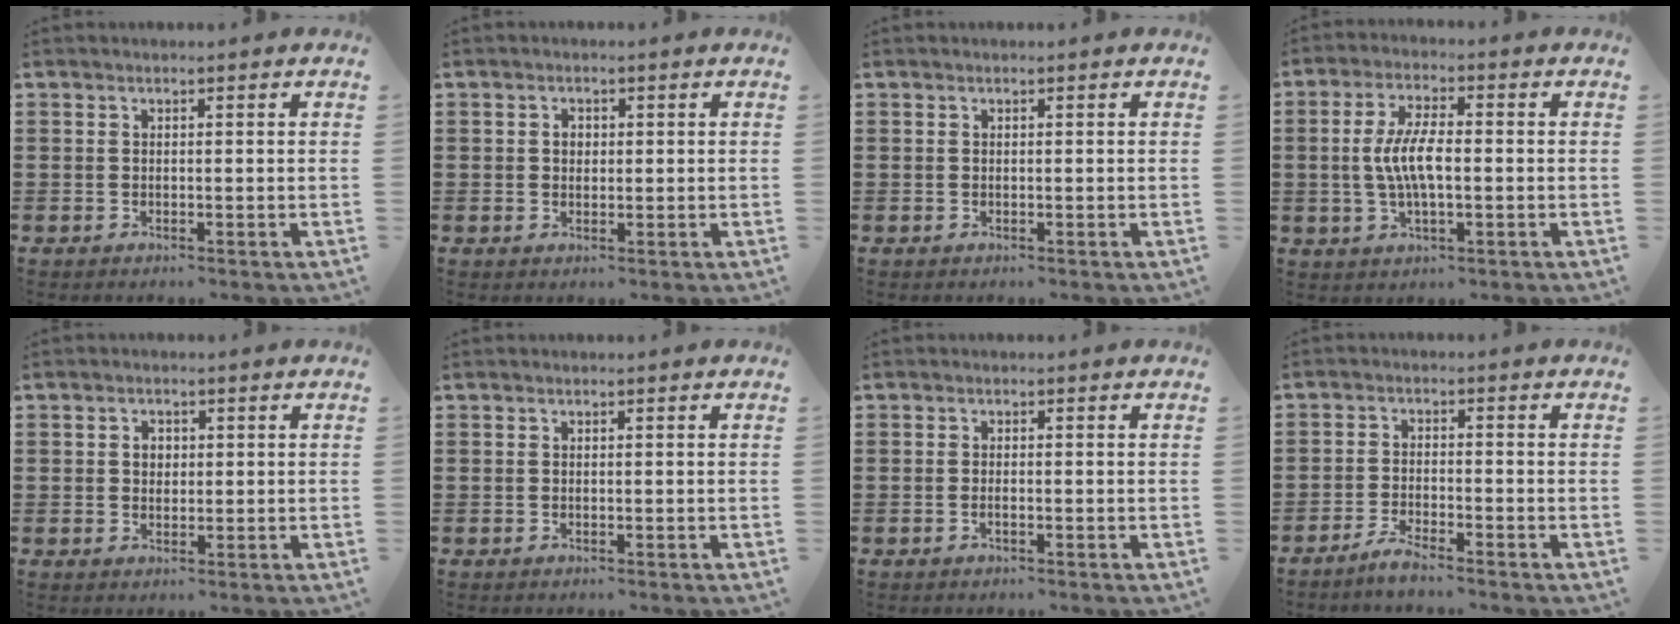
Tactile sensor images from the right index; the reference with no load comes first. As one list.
[{"total": 1.3, "force": [0.2, 1.1, 0.8], "torque": [-0.016, 0.007, 0.003]}, {"total": 0.0}, {"total": 6.8, "force": [-0.4, 2.2, 6.4], "torque": [-0.141, -0.005, -0.016]}, {"total": 1.7, "force": [0.3, 1.4, 1.0], "torque": [-0.022, 0.009, 0.004]}, {"total": 0.0}, {"total": 0.6, "force": [-0.3, 0.1, 0.5], "torque": [-0.010, -0.004, -0.005]}, {"total": 2.7, "force": [-2.6, 0.0, 0.9], "torque": [-0.024, 0.003, -0.053]}]